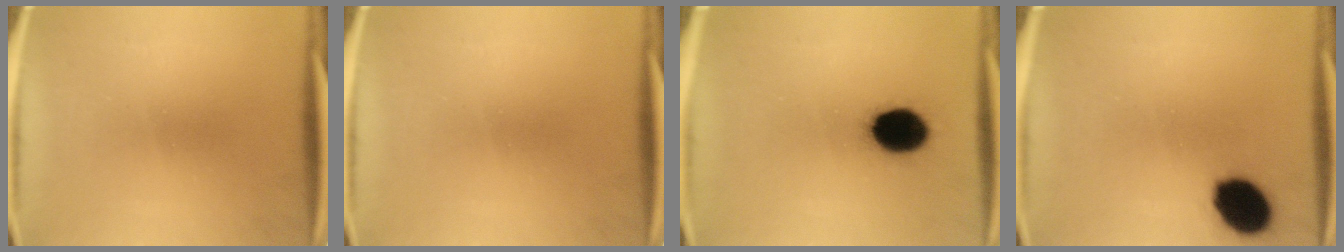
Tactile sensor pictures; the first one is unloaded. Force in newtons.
{"total": 0.0}
{"total": 13.2}
{"total": 11.6}